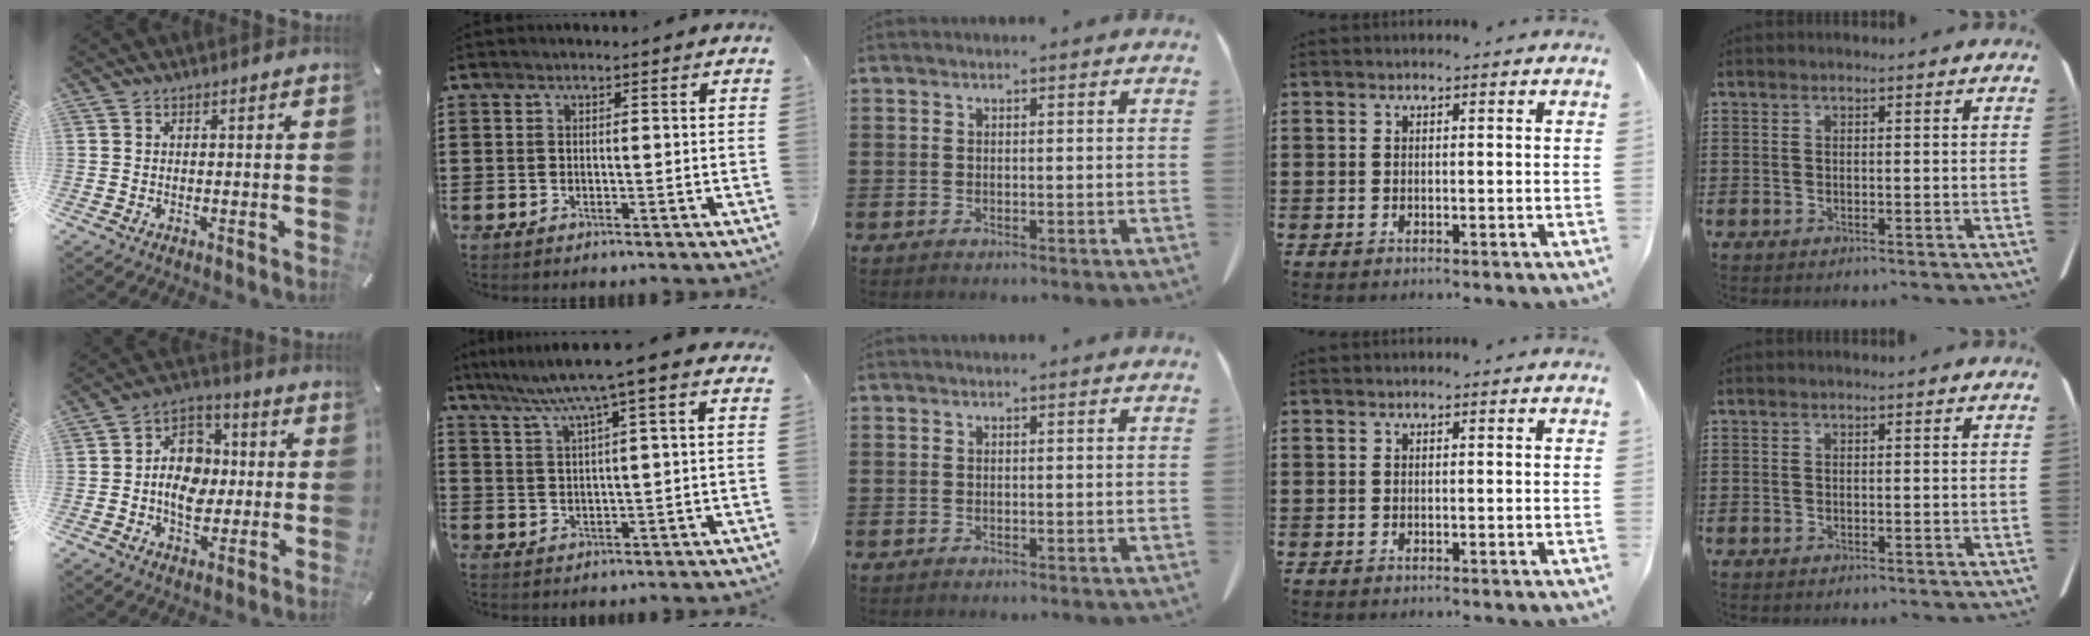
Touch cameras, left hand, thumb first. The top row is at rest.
{"thumb": {"total": 11.9, "force": [-1.7, 9.4, 7.0], "torque": [-0.115, 0.028, -0.027]}, "index": {"total": 6.6, "force": [4.6, -0.6, 4.7], "torque": [-0.104, -0.018, 0.075]}}